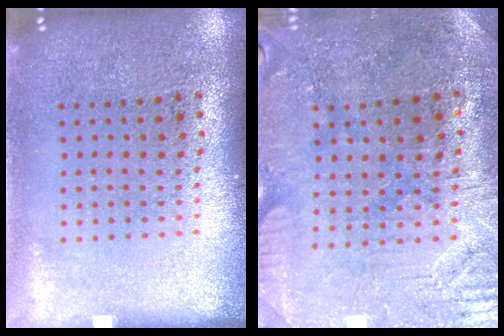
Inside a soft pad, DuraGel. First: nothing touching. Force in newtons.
{"total": 0.8, "press": 0.6, "slide": 0.5}